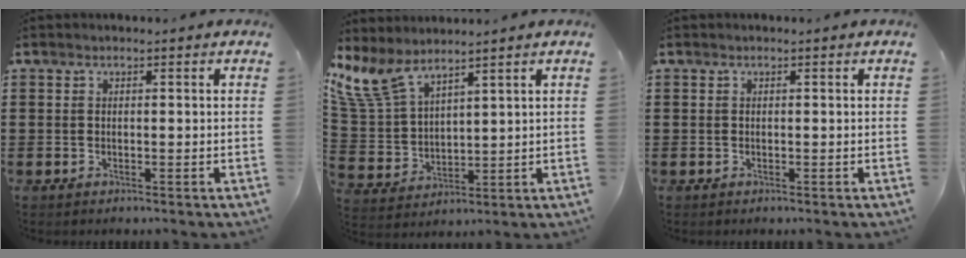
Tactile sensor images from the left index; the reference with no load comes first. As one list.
[{"total": 7.1, "force": [5.4, 2.5, 3.9], "torque": [-0.110, -0.027, 0.097]}, {"total": 0.0}]